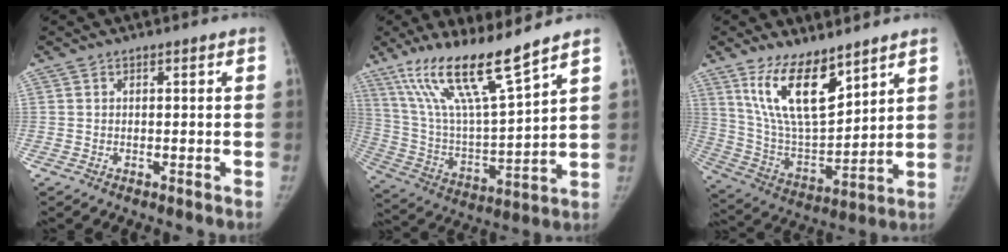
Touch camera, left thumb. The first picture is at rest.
{"total": 18.1, "force": [12.8, 2.2, 12.7], "torque": [-0.223, -0.064, 0.248]}
{"total": 15.2, "force": [9.6, 5.8, 10.3], "torque": [-0.159, -0.060, 0.199]}